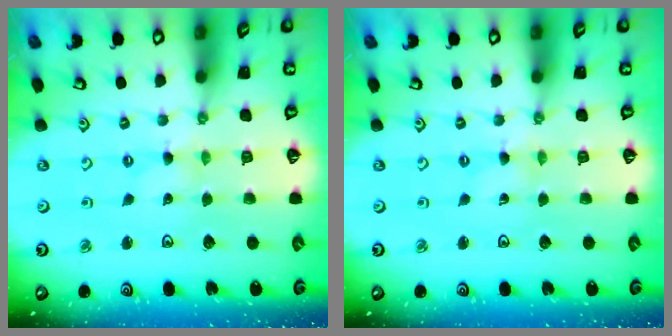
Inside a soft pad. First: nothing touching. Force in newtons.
{"total": 0.0}